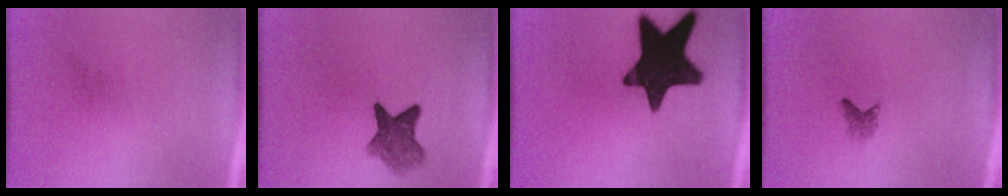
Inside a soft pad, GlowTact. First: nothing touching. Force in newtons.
{"total": 5.7}
{"total": 18.2}
{"total": 1.4}